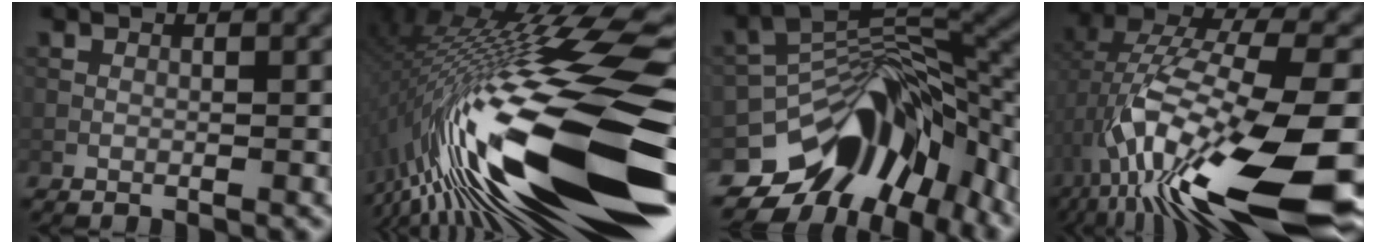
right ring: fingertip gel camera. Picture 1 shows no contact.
{"total": 20.9, "force": [-5.2, 4.3, 19.8], "torque": [-0.340, 0.014, -0.107]}
{"total": 14.3, "force": [-7.5, 8.0, 9.2], "torque": [-0.153, 0.000, -0.116]}
{"total": 17.2, "force": [-6.7, 4.4, 15.2], "torque": [-0.289, 0.017, -0.122]}